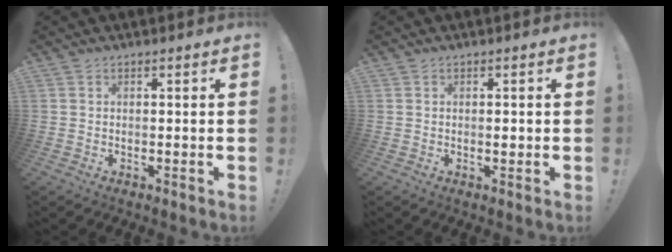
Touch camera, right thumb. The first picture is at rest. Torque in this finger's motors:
{"motor_torque": [0.38, -0.16, -0.02, -0.04, 0.00]}